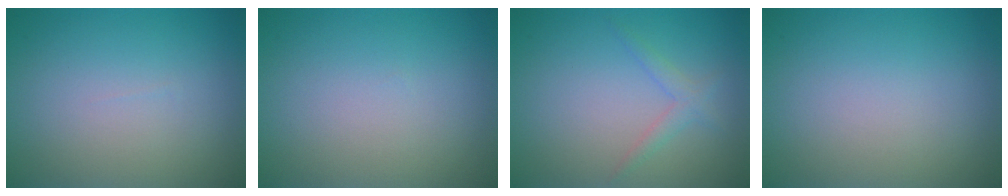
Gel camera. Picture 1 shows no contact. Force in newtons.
{"total": 0.0}
{"total": 1.5, "press": 1.5, "slide": 0.1}
{"total": 0.0}